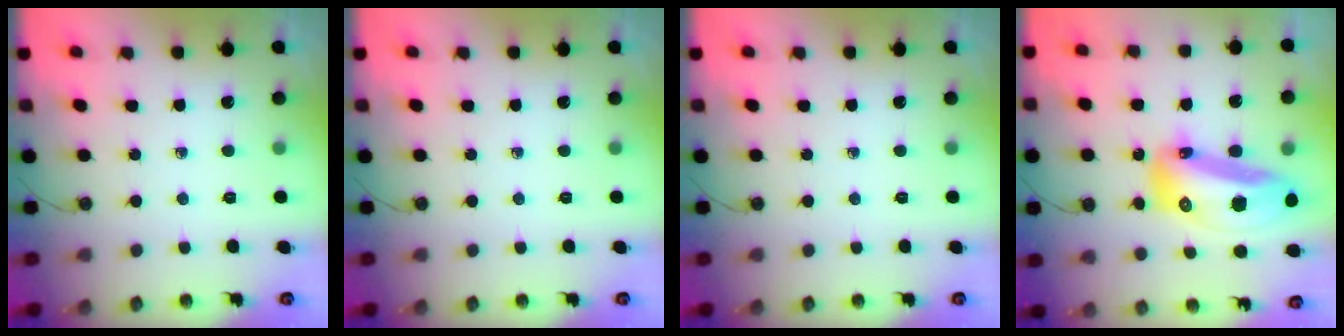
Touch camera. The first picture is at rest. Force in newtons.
{"total": 0.0}
{"total": 0.0}
{"total": 26.7, "press": 22.9, "slide": 13.8}